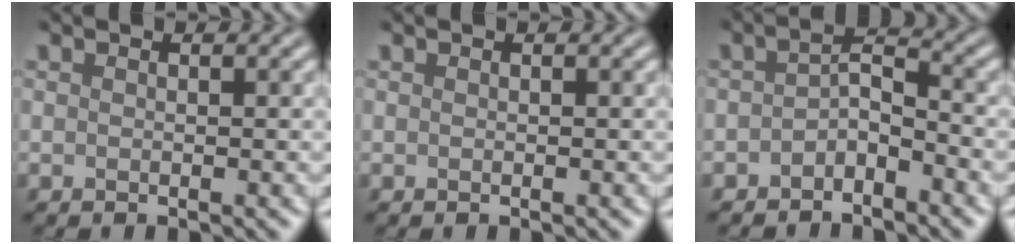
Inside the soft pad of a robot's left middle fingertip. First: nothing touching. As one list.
[{"total": 0.0}, {"total": 2.0, "force": [-1.6, 0.3, 1.1], "torque": [-0.032, 0.019, -0.018]}]